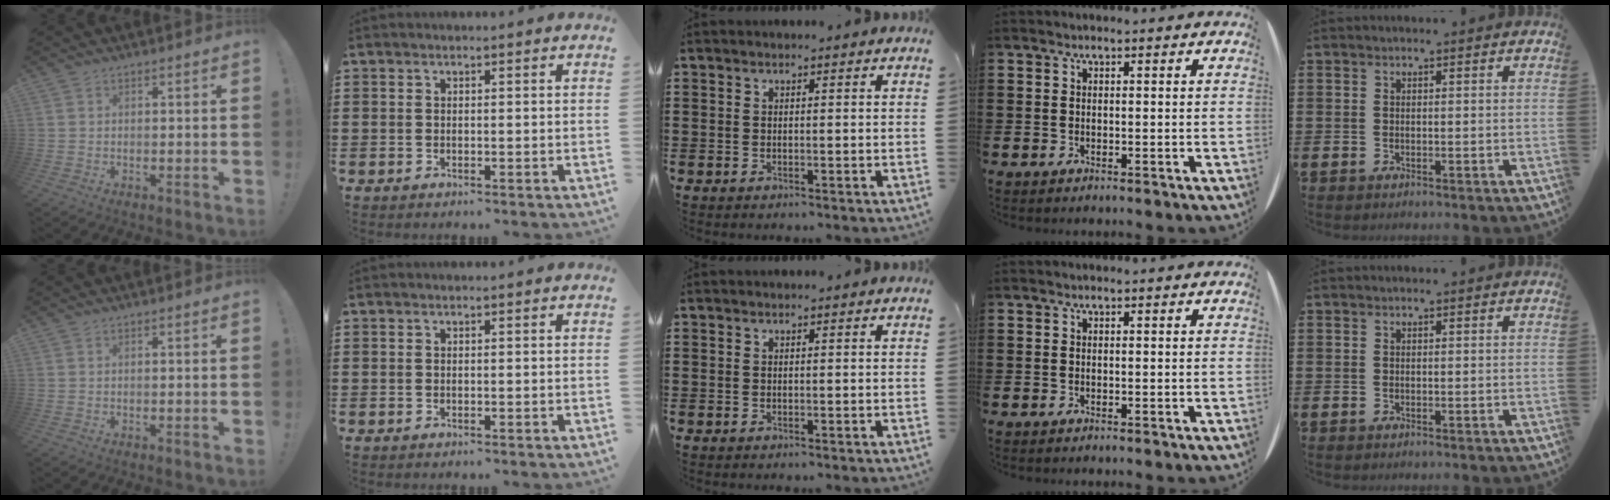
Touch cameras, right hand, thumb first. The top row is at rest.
{}